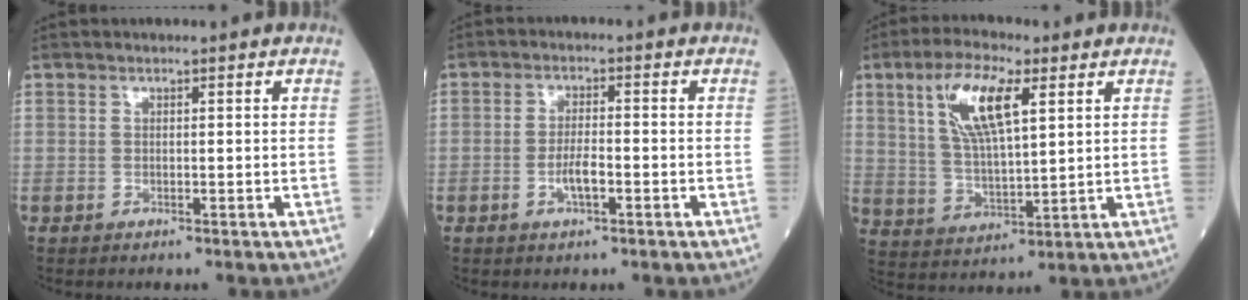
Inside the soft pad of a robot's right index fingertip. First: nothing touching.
{"total": 3.5, "force": [-1.3, 0.7, 3.1], "torque": [-0.065, 0.000, -0.025]}
{"total": 10.8, "force": [4.4, 2.7, 9.5], "torque": [-0.197, 0.008, 0.087]}